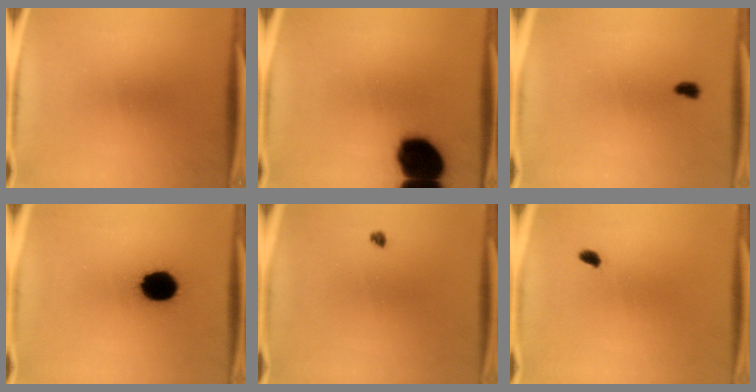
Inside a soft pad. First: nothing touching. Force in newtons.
{"total": 18.7}
{"total": 1.3}
{"total": 13.0}
{"total": 1.0}
{"total": 1.4}